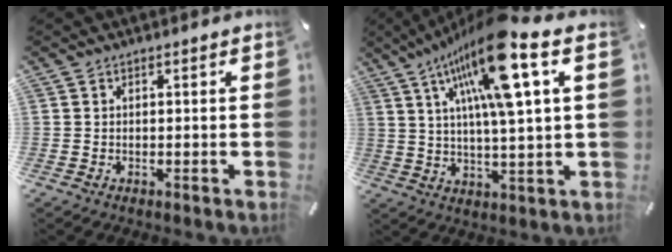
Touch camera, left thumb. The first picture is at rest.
{"total": 17.3, "force": [8.4, 3.4, 14.8], "torque": [-0.281, -0.037, 0.125]}